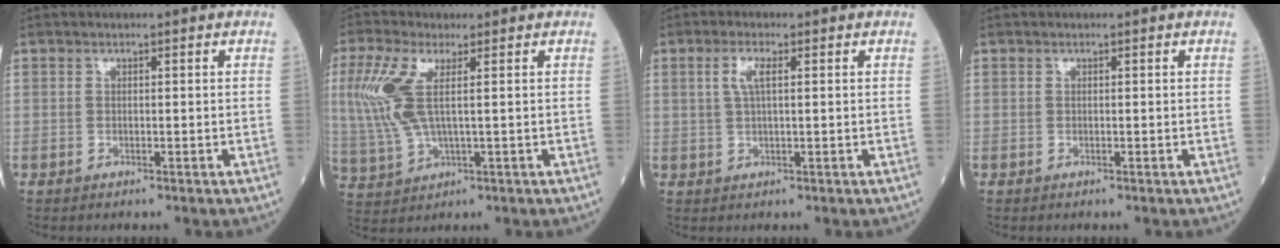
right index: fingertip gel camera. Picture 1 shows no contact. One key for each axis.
{"total": 8.5, "fx": 1.8, "fy": 2.6, "fz": 7.9, "tx": -0.211, "ty": 0.003, "tz": 0.039}
{"total": 3.0, "fx": 0.9, "fy": 0.7, "fz": 2.7, "tx": -0.060, "ty": 0.006, "tz": 0.019}
{"total": 0.0}